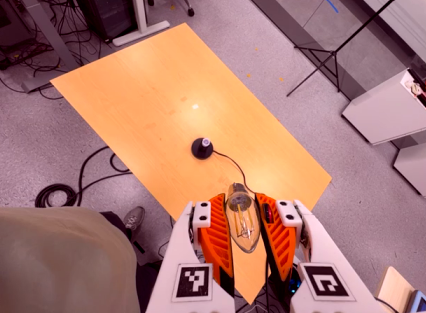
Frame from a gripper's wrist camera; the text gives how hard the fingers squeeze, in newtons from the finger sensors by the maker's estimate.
{"total": 18.8, "left": 20.7, "right": 16.9}